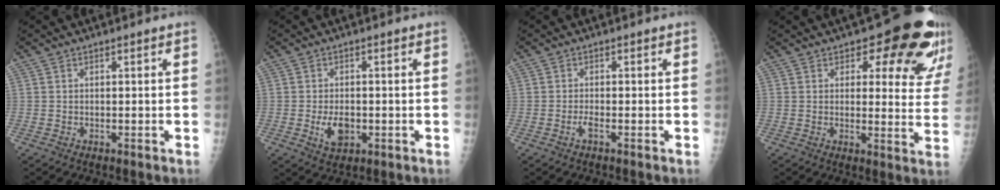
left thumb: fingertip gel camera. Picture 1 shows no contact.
{"total": 4.9, "force": [-1.4, 2.9, 3.7], "torque": [-0.062, 0.000, -0.020]}
{"total": 1.4, "force": [-0.7, 0.3, 1.2], "torque": [-0.025, -0.001, -0.018]}
{"total": 15.5, "force": [9.6, 6.8, 10.1], "torque": [-0.065, -0.054, 0.097]}